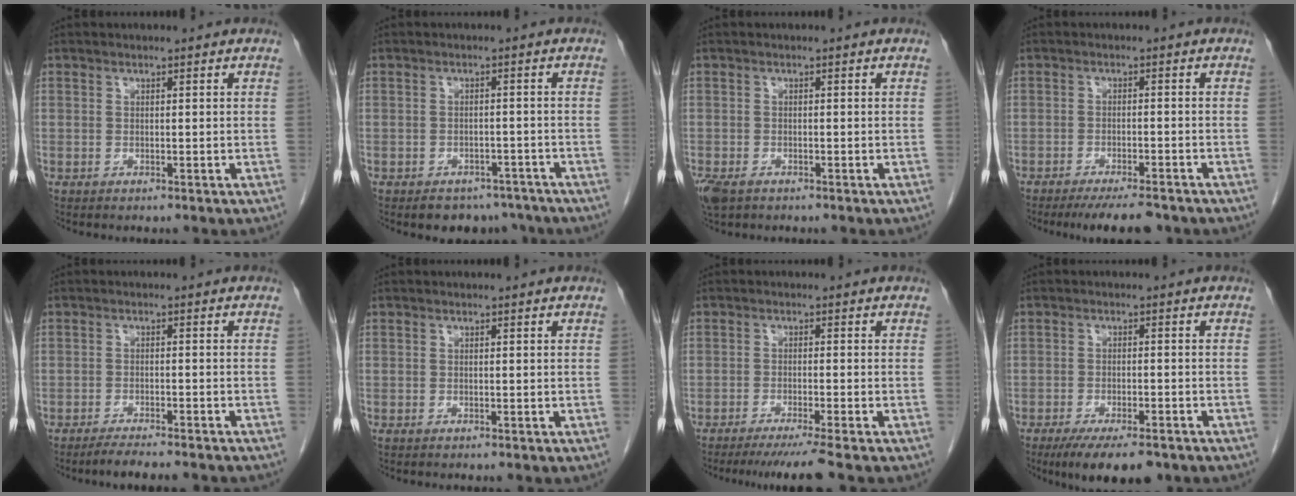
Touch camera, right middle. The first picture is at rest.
{"total": 5.6, "force": [-4.6, 3.1, 0.7], "torque": [0.009, 0.009, -0.058]}
{"total": 4.4, "force": [-2.8, 2.3, 2.5], "torque": [-0.058, -0.012, -0.047]}
{"total": 7.1, "force": [-5.9, 1.3, 3.6], "torque": [-0.047, -0.010, -0.091]}
{"total": 7.1, "force": [-6.3, 0.6, 3.2], "torque": [-0.038, -0.009, -0.093]}
{"total": 0.0}
{"total": 6.3, "force": [-5.2, -1.7, 3.2], "torque": [-0.034, -0.021, -0.083]}
{"total": 9.4, "force": [-6.9, 2.6, 5.8], "torque": [-0.084, -0.013, -0.102]}